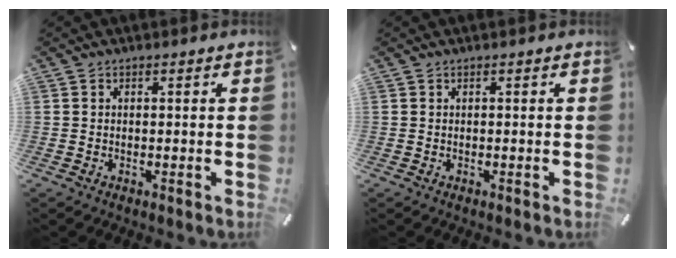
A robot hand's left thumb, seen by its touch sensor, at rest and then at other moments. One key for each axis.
{"total": 0.0}